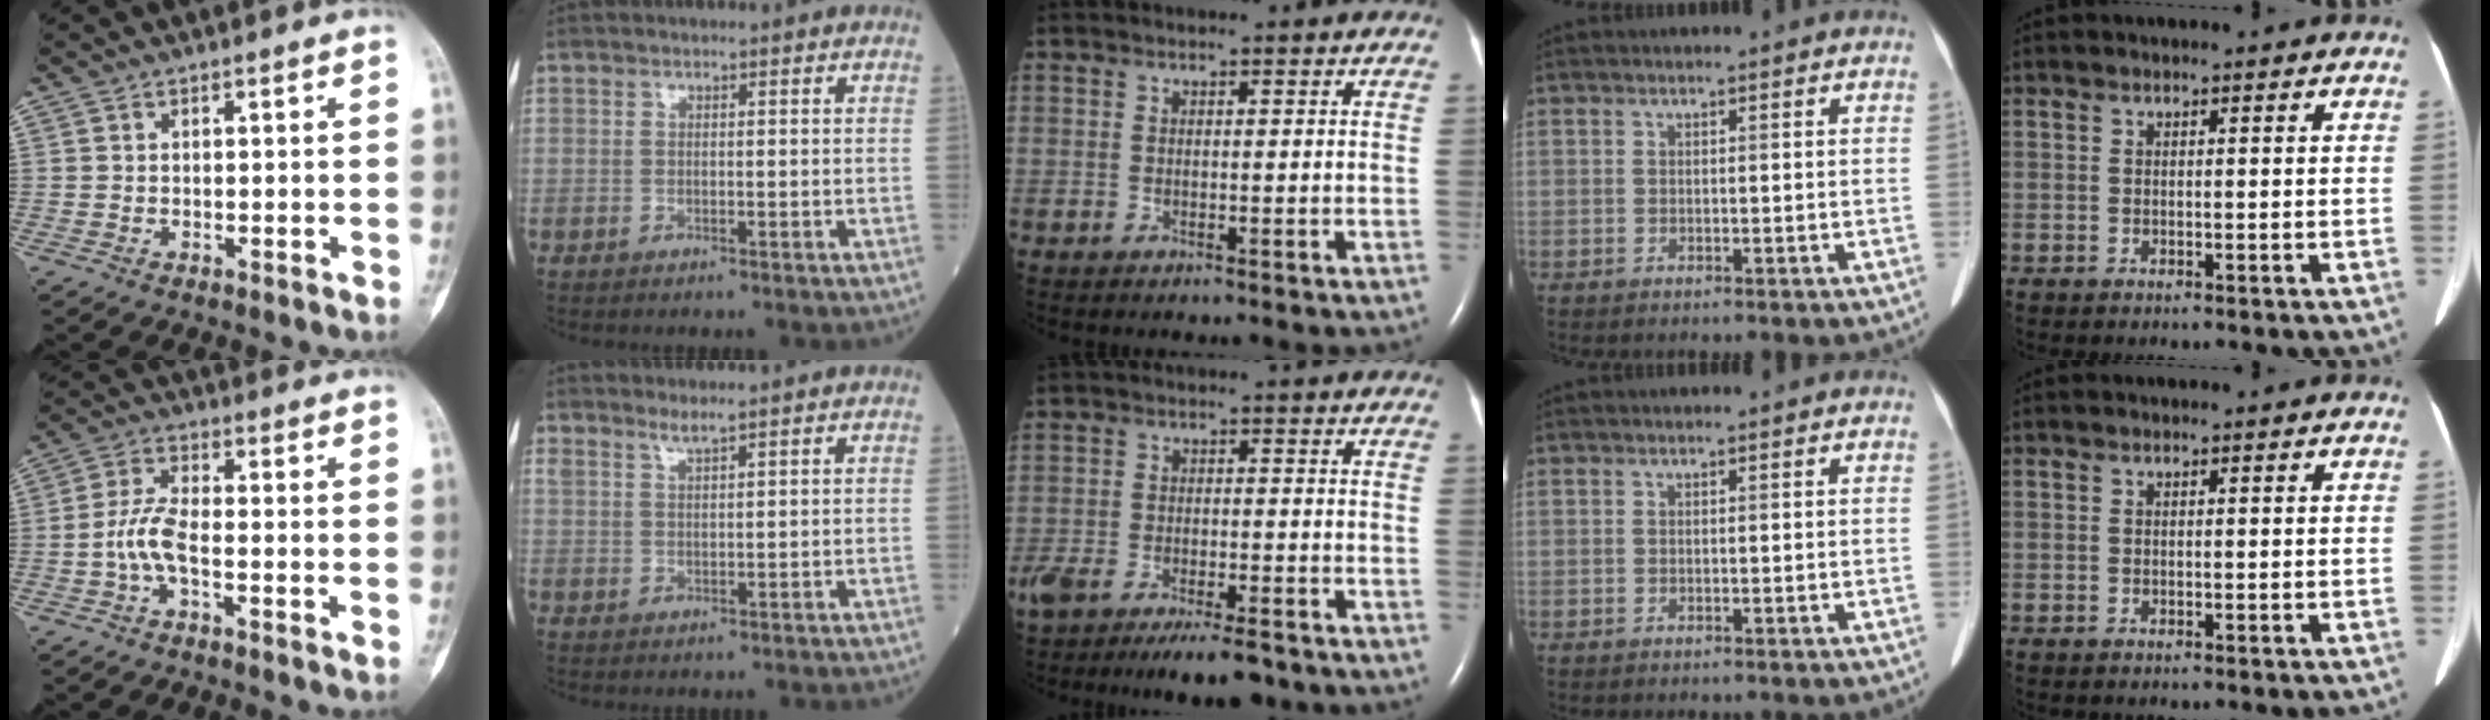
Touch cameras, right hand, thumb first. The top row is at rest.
{"thumb": {"total": 5.9, "force": [-2.2, 2.4, 4.9], "torque": [-0.106, 0.022, -0.047]}, "index": {"total": 2.7, "force": [2.2, 0.6, 1.4], "torque": [-0.038, 0.009, 0.051]}, "middle": {"total": 10.5, "force": [-8.0, 2.9, 6.1], "torque": [-0.106, -0.012, -0.128]}}